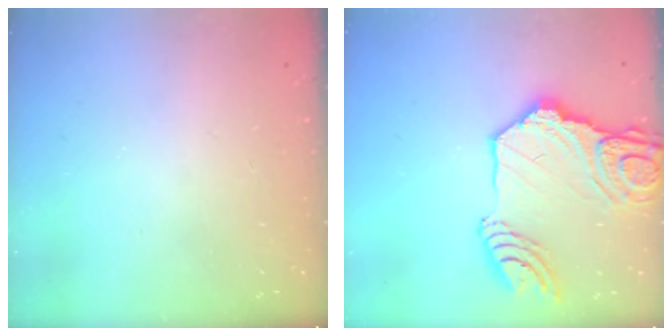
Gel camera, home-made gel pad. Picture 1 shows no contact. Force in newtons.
{"total": 21.3, "press": 21.2, "slide": 2.6}